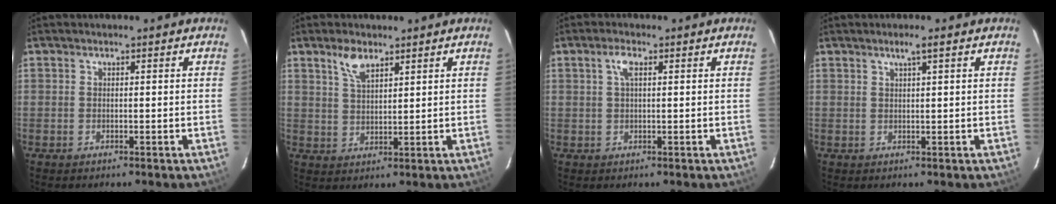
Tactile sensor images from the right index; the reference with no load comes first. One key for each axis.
{"total": 4.6, "fx": 3.2, "fy": 1.8, "fz": 2.8, "tx": -0.053, "ty": 0.003, "tz": 0.062}
{"total": 2.5, "fx": 0.9, "fy": 0.9, "fz": 2.1, "tx": -0.044, "ty": 0.007, "tz": 0.017}
{"total": 1.9, "fx": 1.2, "fy": -0.2, "fz": 1.5, "tx": -0.028, "ty": 0.003, "tz": 0.021}